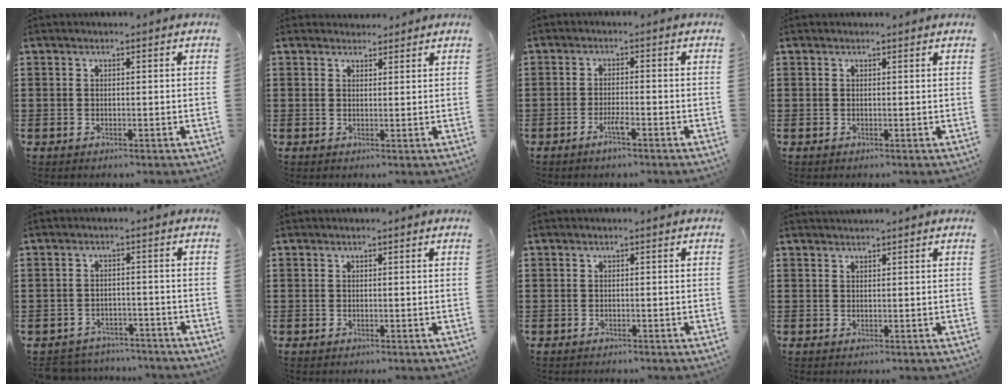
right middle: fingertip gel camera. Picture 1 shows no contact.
{"total": 1.7, "force": [1.7, 0.3, -0.1], "torque": [0.006, 0.001, 0.032]}
{"total": 2.7, "force": [-1.7, 0.2, 2.2], "torque": [-0.044, -0.003, -0.032]}
{"total": 0.0}
{"total": 3.2, "force": [-3.2, 0.7, -0.2], "torque": [-0.005, 0.001, -0.069]}
{"total": 0.0}
{"total": 0.6, "force": [-0.5, 0.4, -0.1], "torque": [0.002, 0.005, -0.012]}
{"total": 0.9, "force": [0.9, -0.1, 0.1], "torque": [-0.004, -0.002, 0.018]}